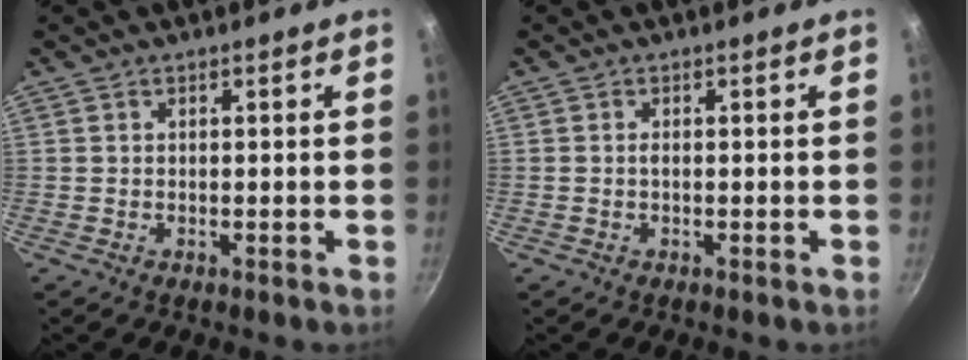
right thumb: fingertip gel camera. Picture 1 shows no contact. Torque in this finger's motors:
{"motor_torque": [0.09, 0.21, 0.32, 0.12, 0.02]}